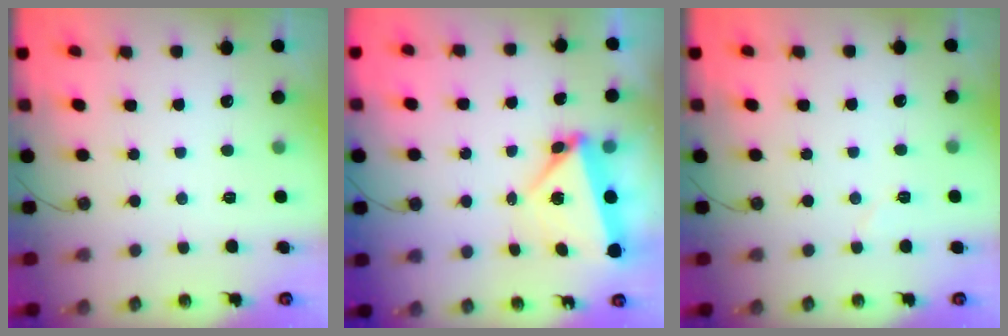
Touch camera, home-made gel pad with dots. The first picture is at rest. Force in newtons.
{"total": 5.5, "press": 5.5, "slide": 0.6}
{"total": 4.9, "press": 4.5, "slide": 1.9}